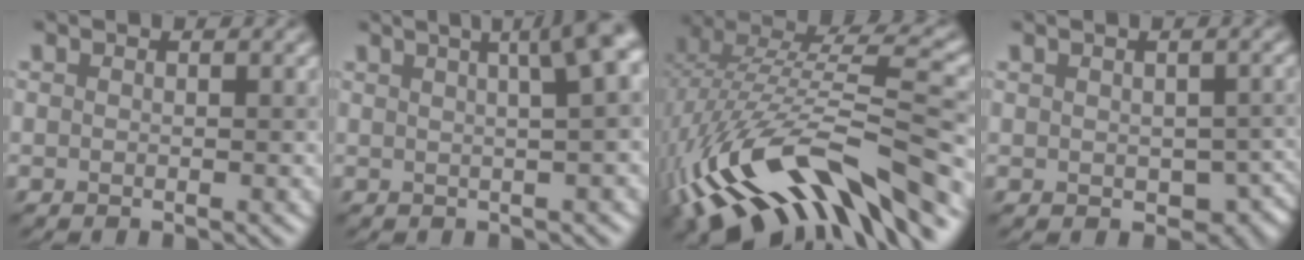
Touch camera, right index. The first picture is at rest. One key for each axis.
{"total": 10.1, "fx": 4.0, "fy": 3.9, "fz": 8.4, "tx": -0.024, "ty": 0.065, "tz": 0.018}
{"total": 14.3, "fx": -6.4, "fy": 6.0, "fz": 11.3, "tx": -0.225, "ty": 0.020, "tz": -0.105}
{"total": 4.4, "fx": -1.0, "fy": 3.1, "fz": 3.0, "tx": -0.041, "ty": -0.018, "tz": -0.008}